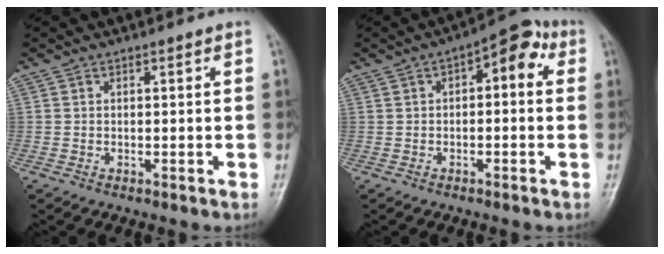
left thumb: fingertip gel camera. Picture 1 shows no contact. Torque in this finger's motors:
{"motor_torque": [-0.13, 0.17, 0.13, 0.04, 0.07]}